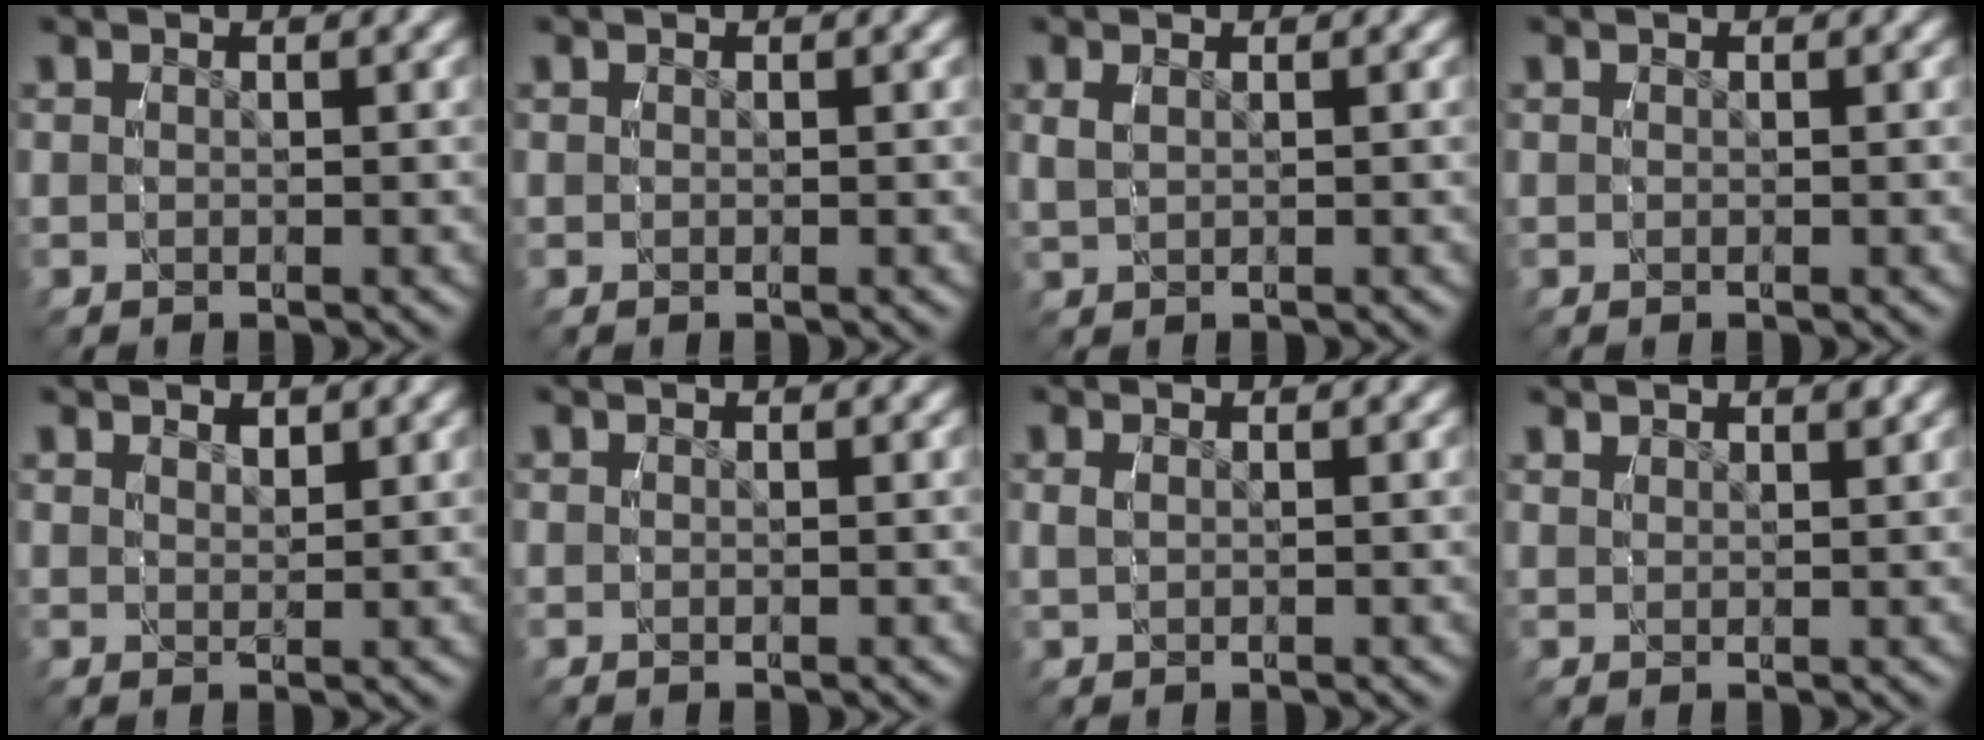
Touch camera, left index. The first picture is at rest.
{"total": 0.0}
{"total": 0.9, "force": [0.4, 0.5, 0.6], "torque": [-0.016, 0.001, 0.012]}
{"total": 0.0}
{"total": 0.8, "force": [0.8, -0.1, 0.0], "torque": [0.008, -0.004, 0.018]}
{"total": 0.0}
{"total": 0.5, "force": [0.1, 0.3, 0.4], "torque": [-0.010, -0.002, 0.007]}
{"total": 1.1, "force": [1.1, -0.2, 0.0], "torque": [0.008, -0.001, 0.023]}